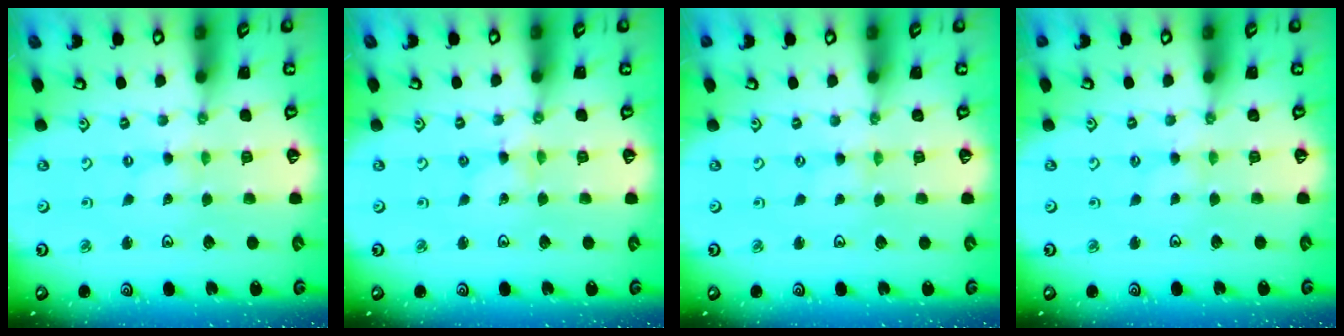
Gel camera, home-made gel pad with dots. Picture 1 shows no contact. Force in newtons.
{"total": 1.4, "press": 1.4, "slide": 0.2}
{"total": 0.0}
{"total": 1.2, "press": 1.2, "slide": 0.3}